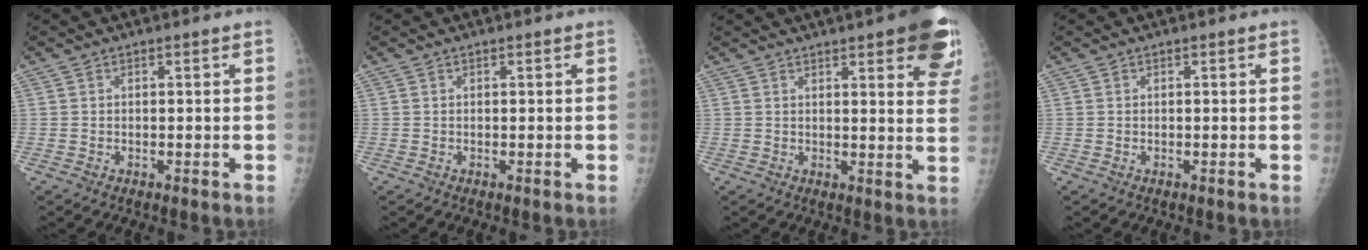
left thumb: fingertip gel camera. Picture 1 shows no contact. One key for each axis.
{"total": 0.0}
{"total": 14.6, "fx": 8.1, "fy": 3.9, "fz": 11.5, "tx": -0.118, "ty": -0.029, "tz": 0.088}
{"total": 0.0}